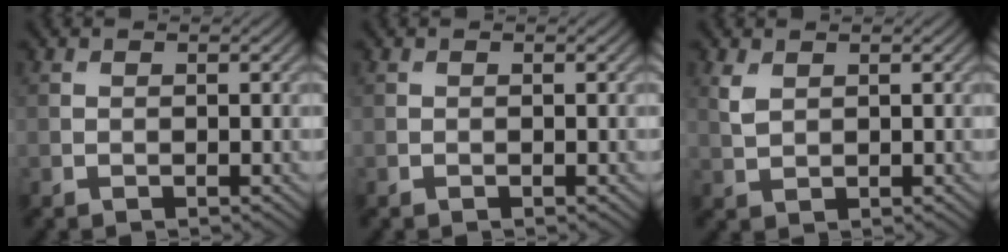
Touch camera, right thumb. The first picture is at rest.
{"total": 0.0}
{"total": 2.2, "force": [1.1, 1.2, 1.4], "torque": [-0.042, -0.002, 0.027]}